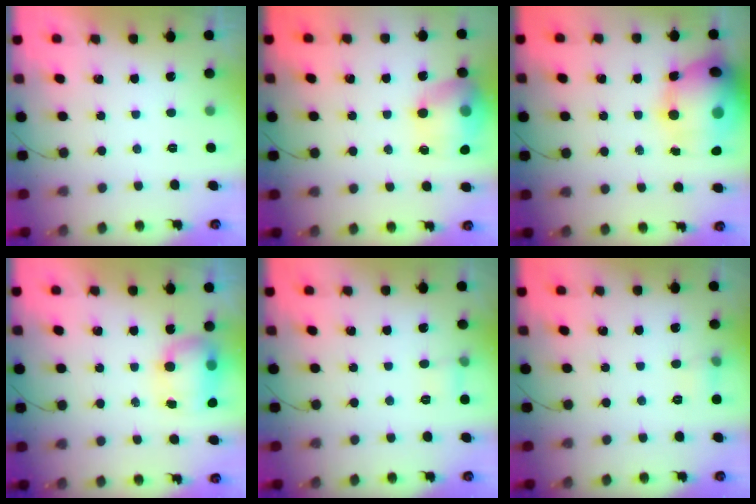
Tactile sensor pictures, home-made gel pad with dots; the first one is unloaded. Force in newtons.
{"total": 16.7, "press": 16.7, "slide": 1.2}
{"total": 22.4, "press": 22.0, "slide": 4.0}
{"total": 7.7, "press": 7.6, "slide": 1.4}
{"total": 3.7, "press": 3.5, "slide": 1.1}
{"total": 5.0, "press": 4.7, "slide": 1.7}